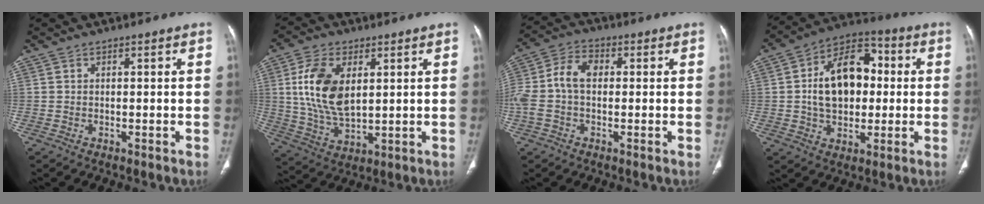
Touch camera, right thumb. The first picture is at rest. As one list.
[{"total": 13.2, "force": [3.1, 7.4, 10.5], "torque": [-0.201, -0.014, 0.065]}, {"total": 8.8, "force": [-0.1, 5.6, 6.8], "torque": [-0.151, 0.029, -0.007]}, {"total": 16.7, "force": [1.1, 11.2, 12.3], "torque": [-0.166, 0.028, 0.014]}]